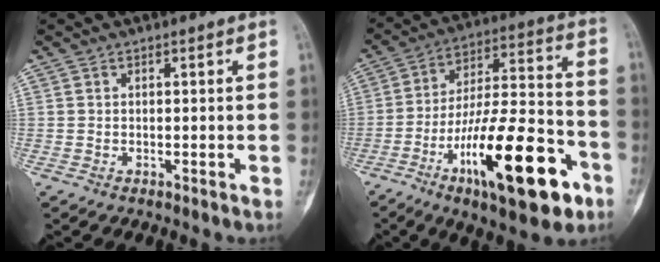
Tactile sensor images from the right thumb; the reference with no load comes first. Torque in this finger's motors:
{"motor_torque": [2.32, 2.69, 1.86, -0.91, 0.17]}